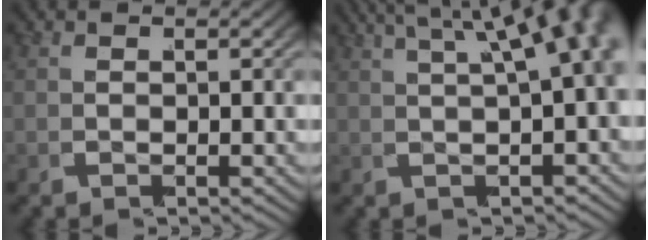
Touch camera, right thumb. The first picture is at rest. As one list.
[{"total": 6.8, "force": [2.2, 3.5, 5.4], "torque": [-0.052, 0.021, 0.022]}]